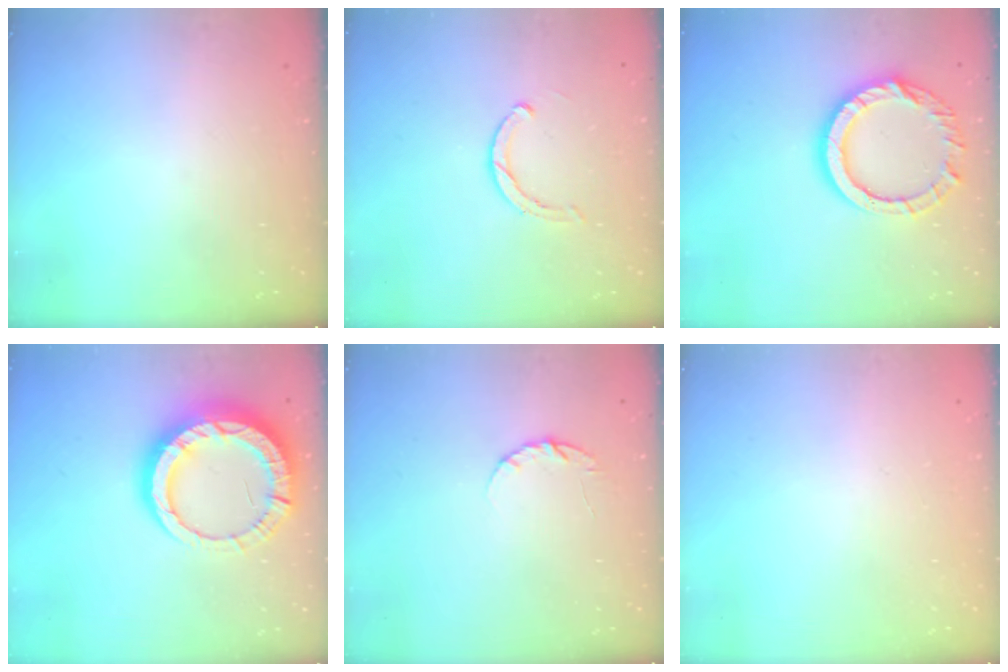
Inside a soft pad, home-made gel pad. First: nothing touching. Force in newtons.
{"total": 2.8, "press": 2.7, "slide": 0.3}
{"total": 13.3, "press": 13.3, "slide": 1.3}
{"total": 15.9, "press": 15.9, "slide": 1.5}
{"total": 4.8, "press": 4.7, "slide": 0.6}
{"total": 2.6, "press": 2.6, "slide": 0.2}